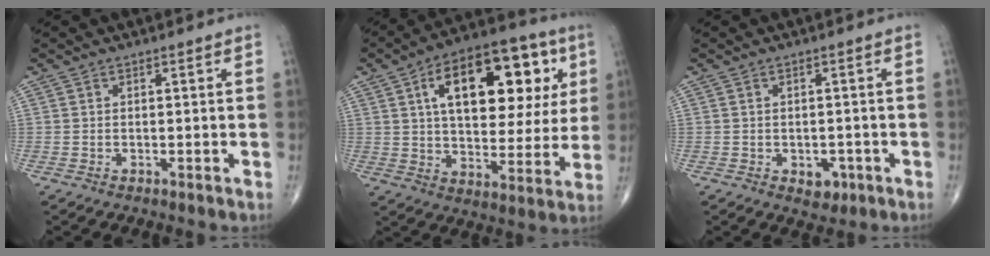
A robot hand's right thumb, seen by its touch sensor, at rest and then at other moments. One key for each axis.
{"total": 23.4, "fx": 7.4, "fy": 12.1, "fz": 18.5, "tx": -0.238, "ty": 0.002, "tz": 0.108}
{"total": 3.2, "fx": -1.3, "fy": 2.3, "fz": 1.9, "tx": -0.005, "ty": 0.004, "tz": -0.012}